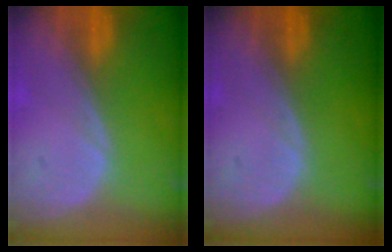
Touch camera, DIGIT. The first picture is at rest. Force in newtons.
{"total": 0.0}